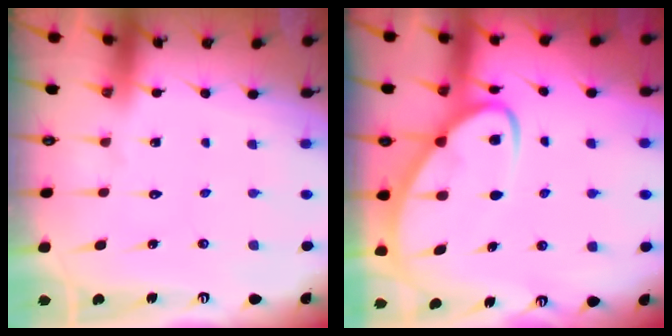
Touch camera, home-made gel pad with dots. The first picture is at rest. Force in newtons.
{"total": 6.4, "press": 6.3, "slide": 0.8}